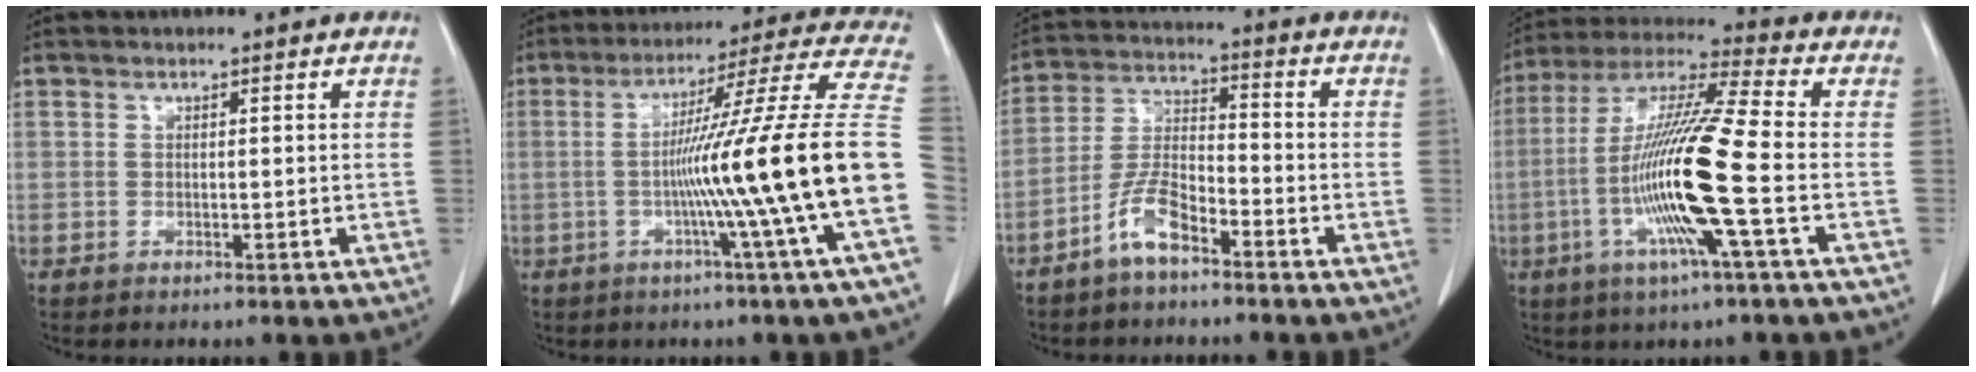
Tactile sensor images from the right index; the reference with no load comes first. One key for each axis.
{"total": 21.1, "fx": -4.2, "fy": -3.4, "fz": 20.4, "tx": -0.255, "ty": 0.006, "tz": -0.084}
{"total": 7.2, "fx": -4.8, "fy": 2.0, "fz": 4.9, "tx": -0.112, "ty": 0.005, "tz": -0.099}
{"total": 16.2, "fx": -3.9, "fy": -0.5, "fz": 15.7, "tx": -0.315, "ty": -0.008, "tz": -0.088}